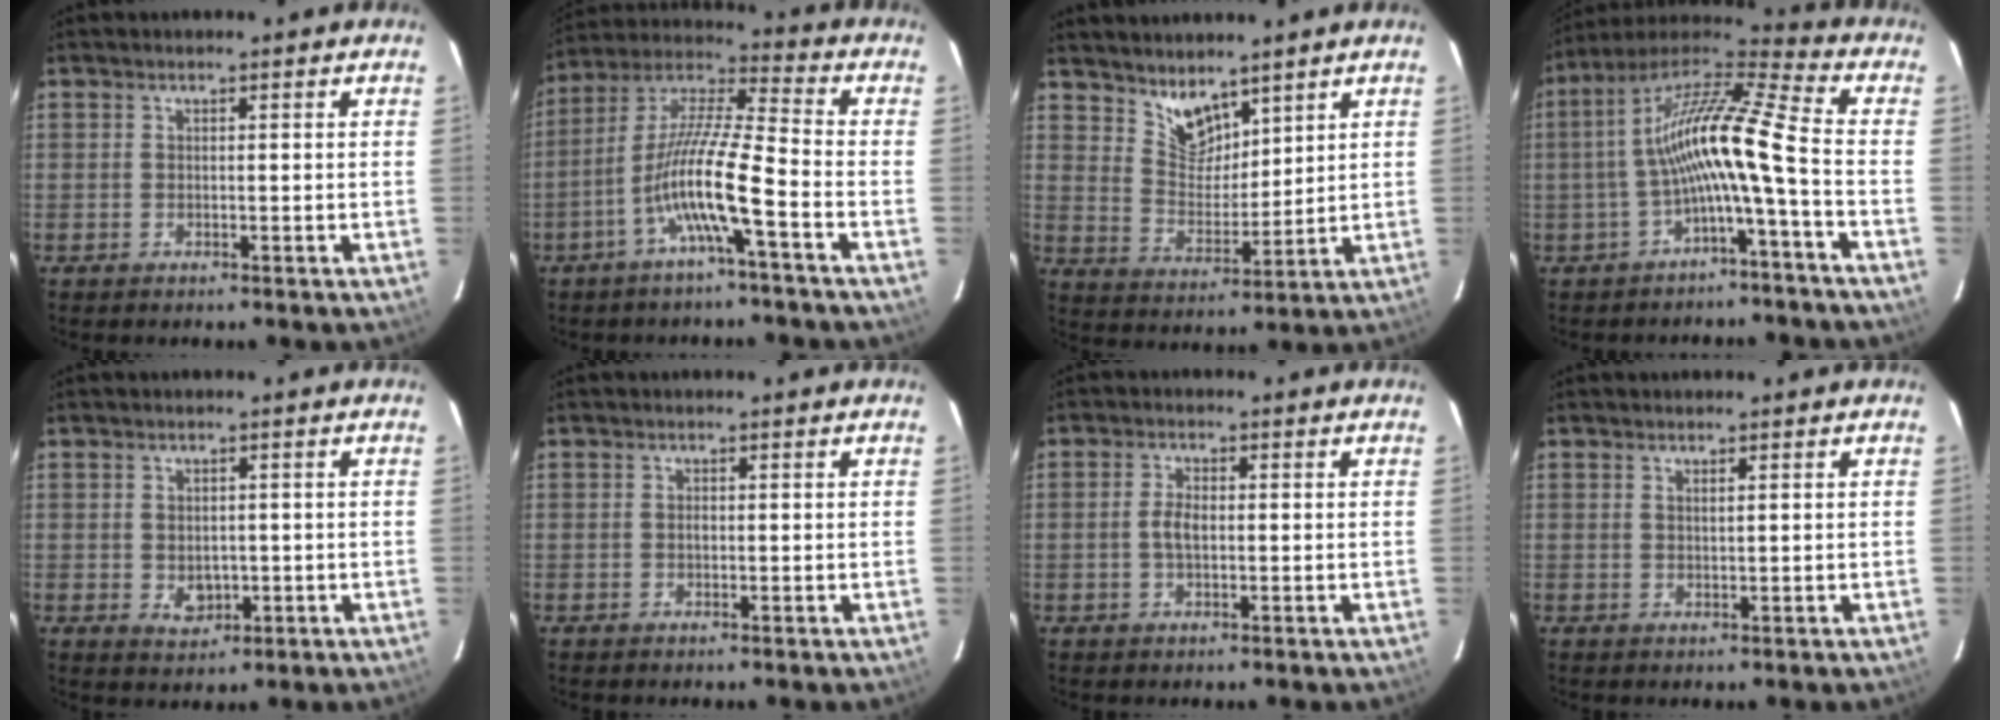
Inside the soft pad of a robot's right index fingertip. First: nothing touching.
{"total": 12.2, "force": [-5.3, 0.3, 11.0], "torque": [-0.217, 0.004, -0.107]}
{"total": 7.2, "force": [5.7, 3.3, 2.8], "torque": [-0.039, -0.001, 0.114]}
{"total": 14.3, "force": [-2.8, 0.9, 14.0], "torque": [-0.266, 0.018, -0.060]}
{"total": 3.7, "force": [-0.6, 3.0, 2.0], "torque": [-0.033, -0.004, 0.000]}
{"total": 0.6, "force": [-0.1, 0.4, 0.4], "torque": [-0.007, 0.003, -0.003]}
{"total": 2.8, "force": [-0.3, 1.3, 2.4], "torque": [-0.051, 0.003, -0.005]}
{"total": 0.8, "force": [0.5, -0.1, 0.6], "torque": [-0.010, 0.002, 0.010]}